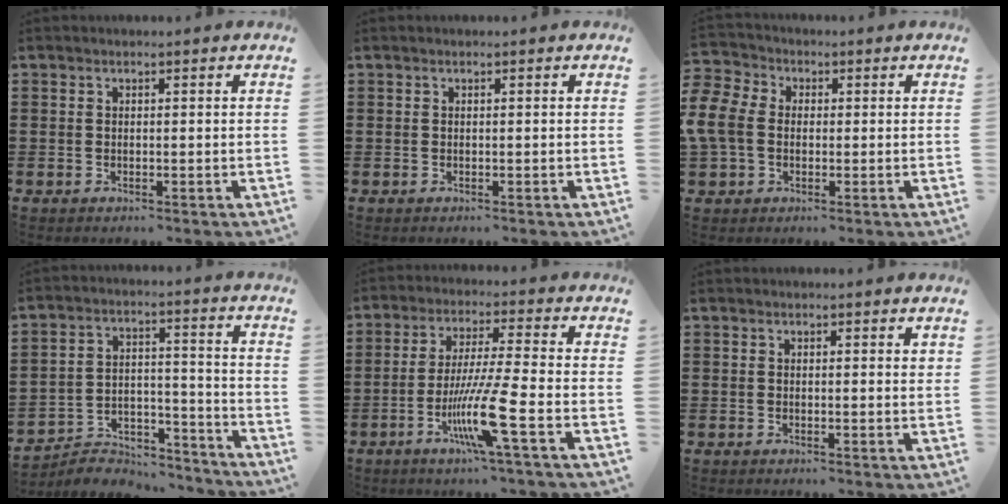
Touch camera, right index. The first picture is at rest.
{"total": 0.0}
{"total": 6.5, "force": [-0.7, 5.2, 3.8], "torque": [-0.128, -0.002, -0.025]}
{"total": 5.8, "force": [-5.5, 1.6, 0.7], "torque": [-0.012, 0.017, -0.108]}
{"total": 10.4, "force": [-4.3, -0.3, 9.4], "torque": [-0.189, -0.021, -0.084]}
{"total": 0.6, "force": [0.4, 0.0, 0.4], "torque": [0.000, -0.002, 0.006]}